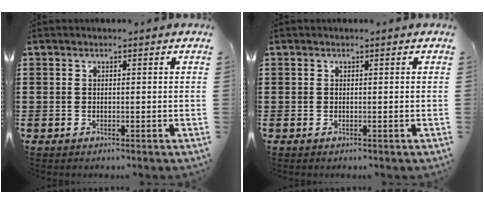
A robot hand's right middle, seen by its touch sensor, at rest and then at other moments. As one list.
[{"total": 0.0}]